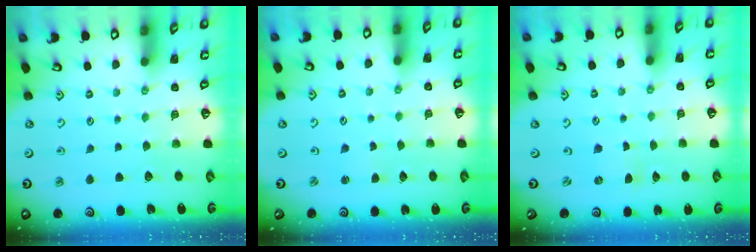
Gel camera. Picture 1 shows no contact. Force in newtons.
{"total": 0.7, "press": 0.7, "slide": 0.1}
{"total": 0.0}